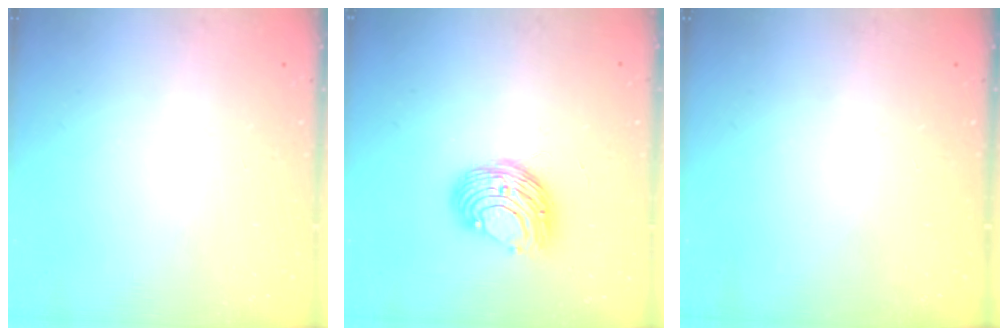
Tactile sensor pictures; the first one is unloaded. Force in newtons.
{"total": 10.0, "press": 10.0, "slide": 0.7}
{"total": 0.0}